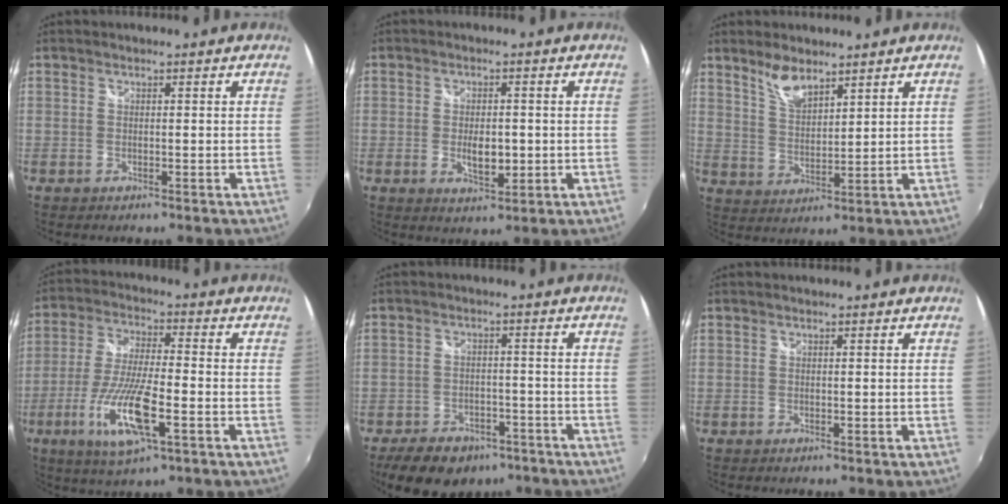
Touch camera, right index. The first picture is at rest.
{"total": 5.0, "force": [-0.8, 2.5, 4.3], "torque": [-0.076, -0.006, -0.011]}
{"total": 6.0, "force": [4.6, 2.1, 3.2], "torque": [-0.056, 0.003, 0.092]}
{"total": 13.9, "force": [-5.2, 3.3, 12.4], "torque": [-0.260, -0.020, -0.099]}
{"total": 12.9, "force": [-9.0, 7.6, 5.4], "torque": [-0.134, 0.011, -0.121]}
{"total": 0.0}